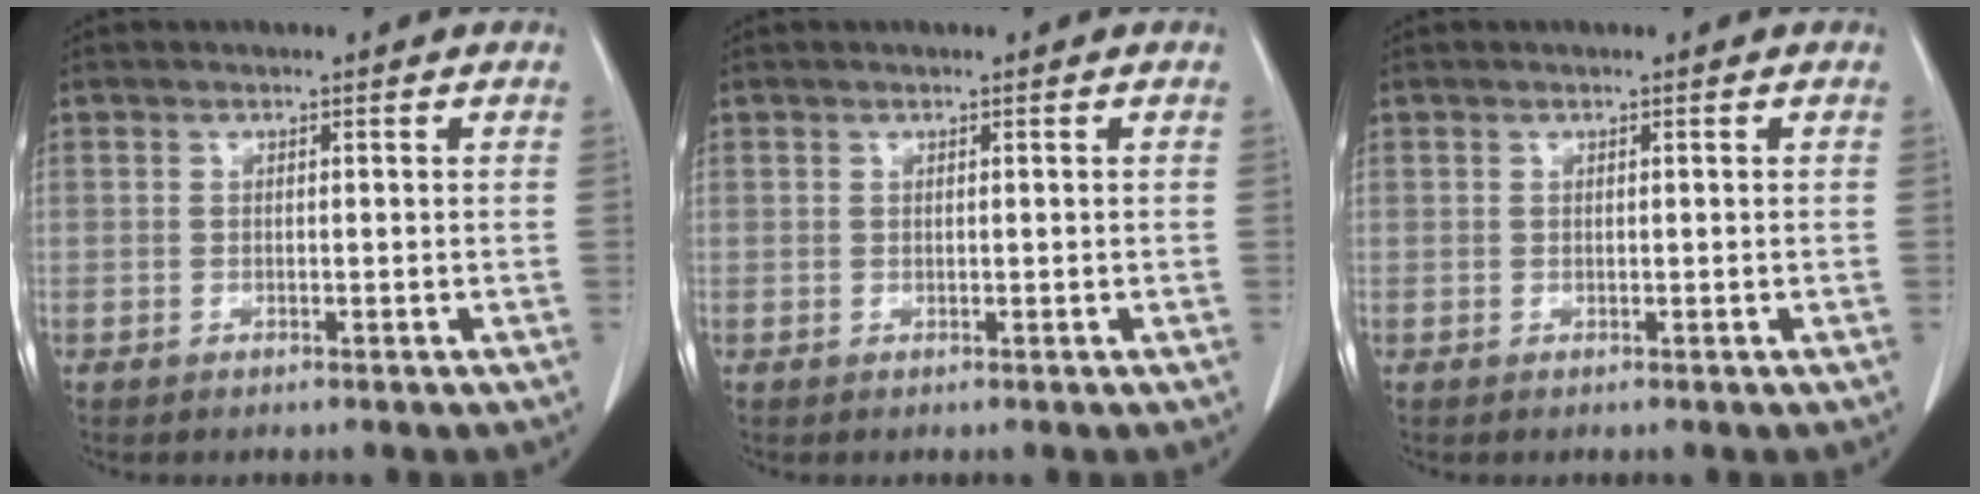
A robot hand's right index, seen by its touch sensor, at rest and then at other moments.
{"total": 0.0}
{"total": 0.0}